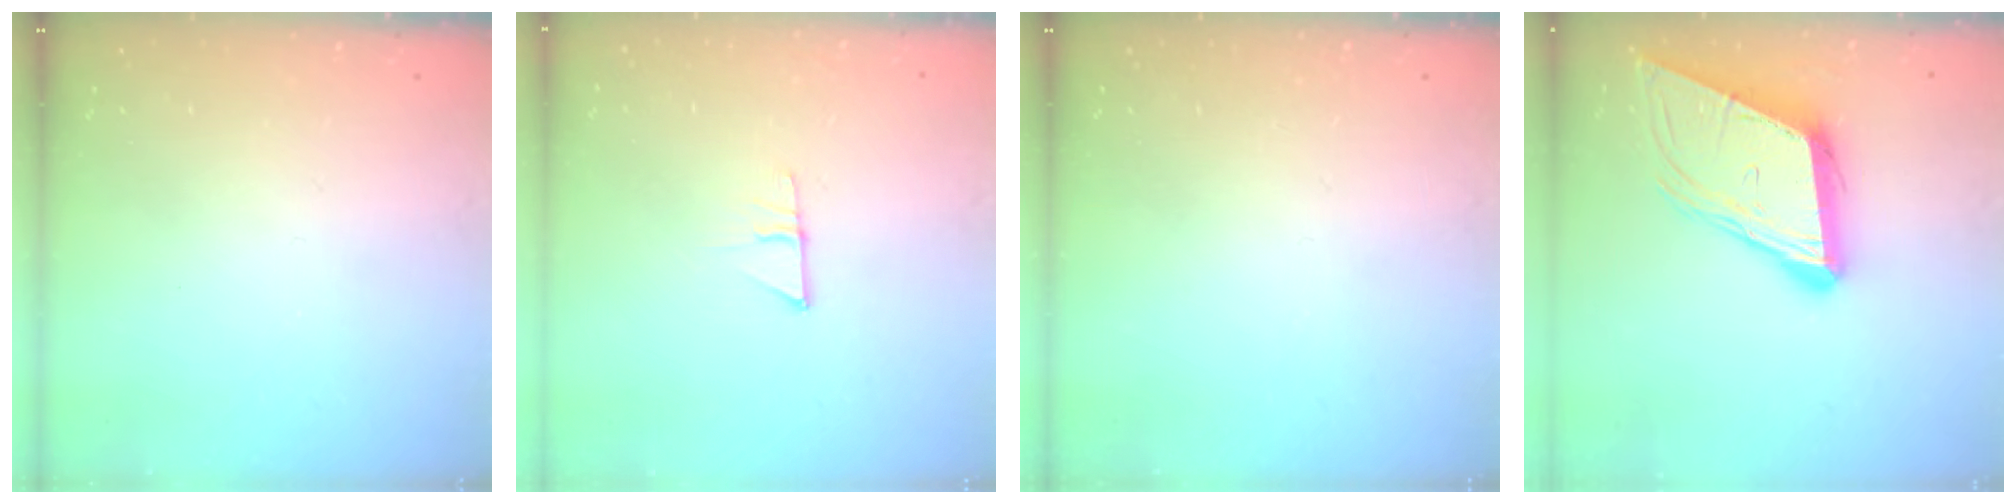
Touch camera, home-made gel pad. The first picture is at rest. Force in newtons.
{"total": 7.0, "press": 7.0, "slide": 0.5}
{"total": 0.0}
{"total": 12.8, "press": 12.3, "slide": 3.6}